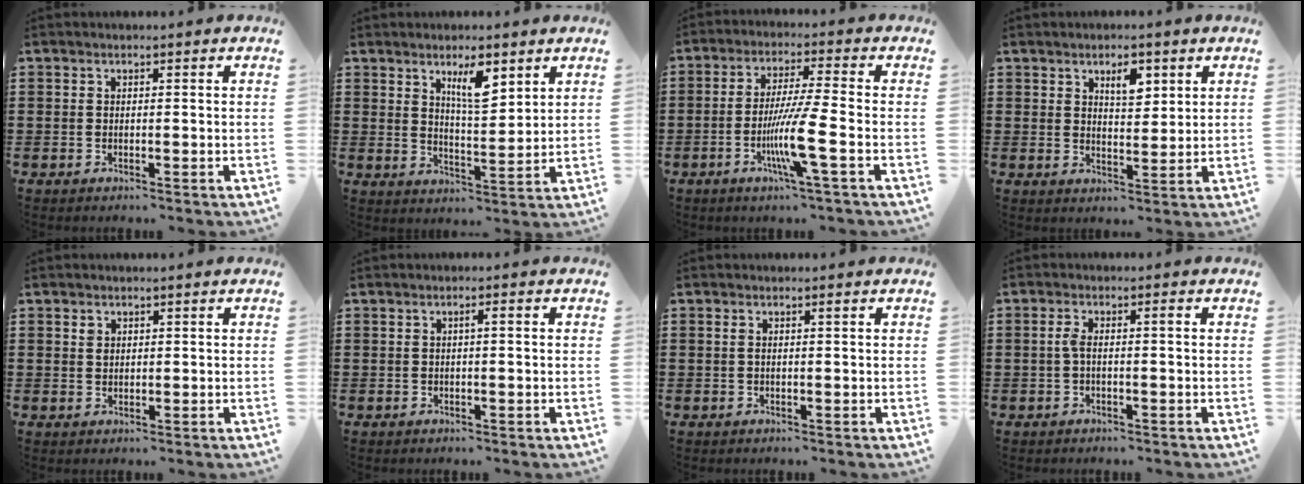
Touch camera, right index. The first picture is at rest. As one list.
[{"total": 6.2, "force": [3.8, 1.7, 4.6], "torque": [-0.083, -0.004, 0.062]}, {"total": 9.1, "force": [-3.1, -0.1, 8.6], "torque": [-0.170, -0.019, -0.061]}, {"total": 4.0, "force": [2.4, 1.8, 2.7], "torque": [-0.035, -0.002, 0.036]}, {"total": 1.2, "force": [0.6, 0.9, 0.5], "torque": [-0.013, 0.003, 0.012]}, {"total": 1.0, "force": [0.0, 0.0, 1.0], "torque": [-0.017, -0.002, -0.001]}, {"total": 0.8, "force": [0.2, 0.1, 0.7], "torque": [-0.015, 0.000, 0.004]}, {"total": 2.4, "force": [-0.3, 0.4, 2.3], "torque": [-0.057, -0.003, -0.012]}]